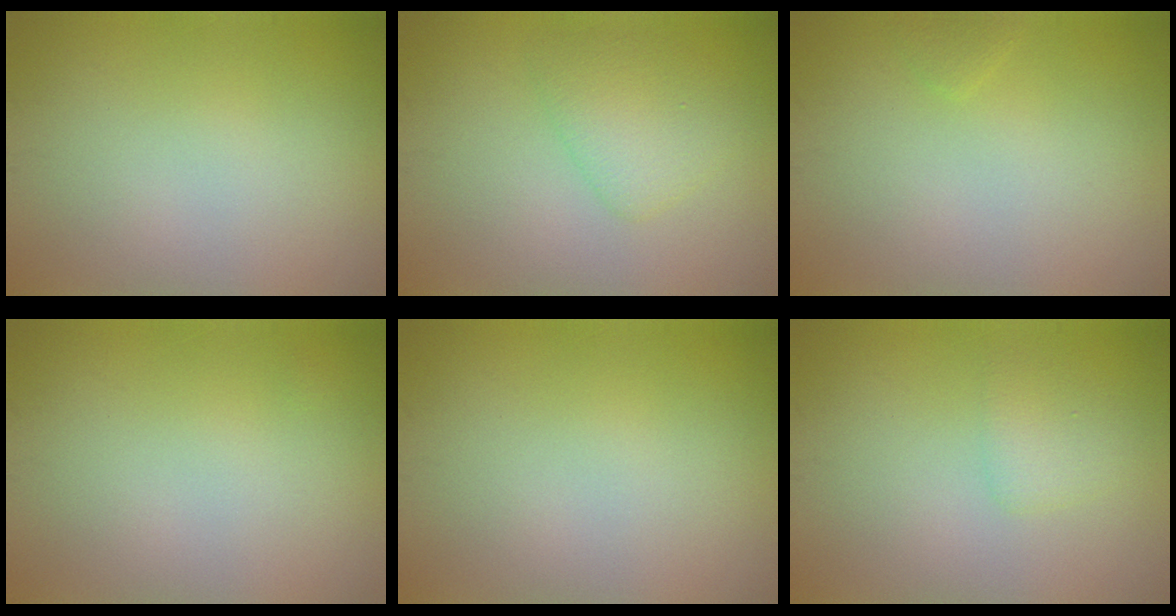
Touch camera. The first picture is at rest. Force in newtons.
{"total": 2.7, "press": 2.7, "slide": 0.1}
{"total": 0.6, "press": 0.6, "slide": 0.0}
{"total": 0.0}
{"total": 0.0}
{"total": 1.5, "press": 1.4, "slide": 0.1}